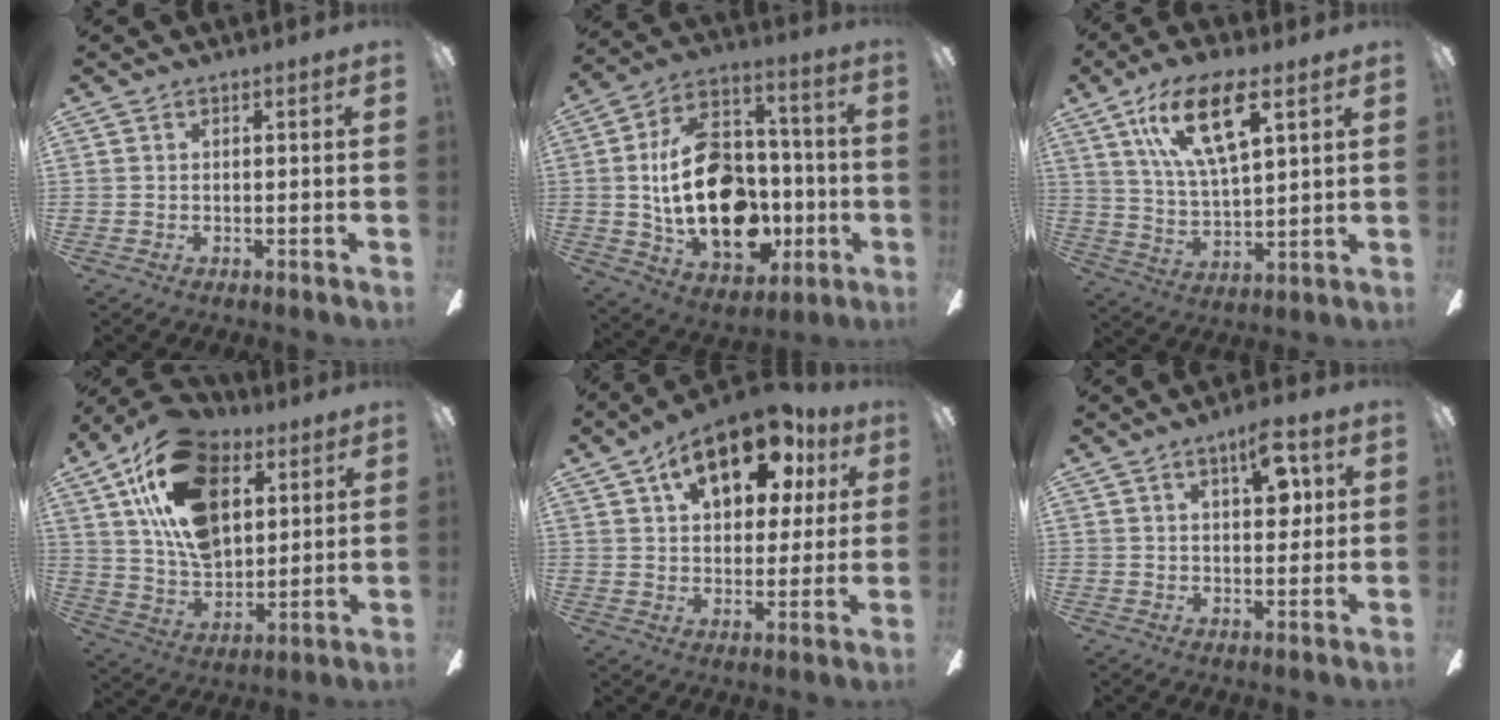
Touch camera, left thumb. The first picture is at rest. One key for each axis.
{"total": 22.8, "fx": -1.7, "fy": 15.3, "fz": 16.8, "tx": -0.315, "ty": 0.010, "tz": -0.016}
{"total": 15.7, "fx": 8.6, "fy": 5.7, "fz": 11.8, "tx": -0.223, "ty": -0.017, "tz": 0.147}
{"total": 21.9, "fx": 10.0, "fy": 13.4, "fz": 14.2, "tx": -0.267, "ty": -0.025, "tz": 0.177}
{"total": 18.4, "fx": 9.2, "fy": 9.7, "fz": 12.7, "tx": -0.177, "ty": -0.025, "tz": 0.151}
{"total": 8.7, "fx": 3.9, "fy": 3.8, "fz": 6.8, "tx": -0.087, "ty": -0.010, "tz": 0.059}